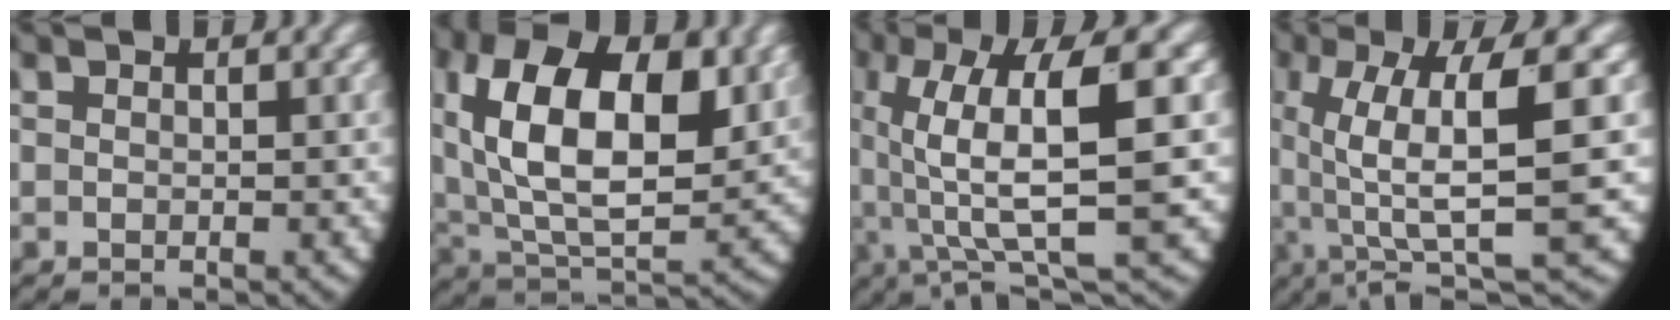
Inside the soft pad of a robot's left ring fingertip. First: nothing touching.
{"total": 11.7, "force": [2.6, 6.5, 9.4], "torque": [-0.185, -0.031, 0.061]}
{"total": 10.2, "force": [1.6, 4.9, 8.9], "torque": [-0.170, -0.008, 0.022]}
{"total": 10.0, "force": [0.5, 4.5, 8.9], "torque": [-0.162, -0.013, 0.010]}